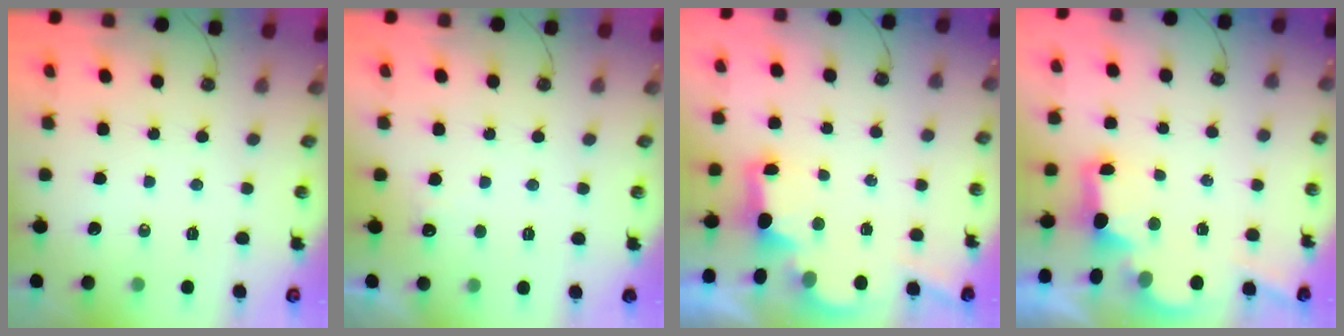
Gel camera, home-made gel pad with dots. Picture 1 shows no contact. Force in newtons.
{"total": 4.8, "press": 4.7, "slide": 1.1}
{"total": 2.7, "press": 2.5, "slide": 0.9}
{"total": 2.7, "press": 2.5, "slide": 0.9}